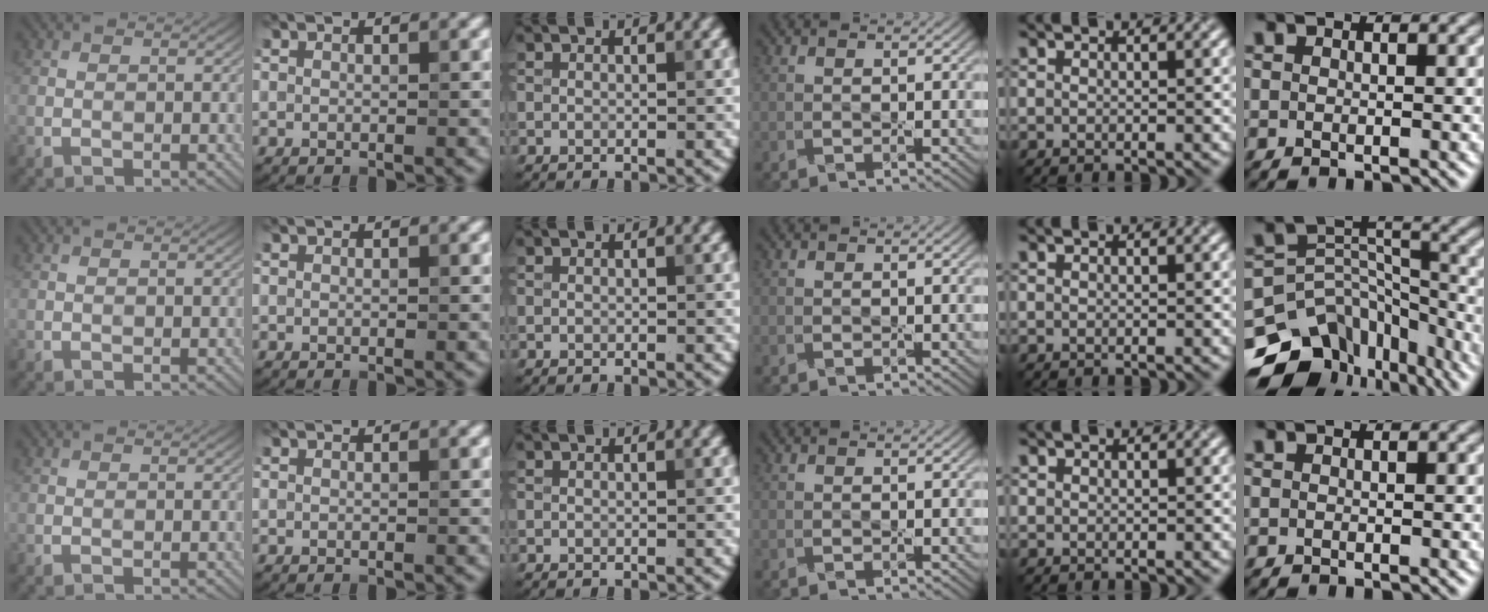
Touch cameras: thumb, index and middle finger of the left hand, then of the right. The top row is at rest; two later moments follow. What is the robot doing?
{"motion": "press", "object": "camera"}